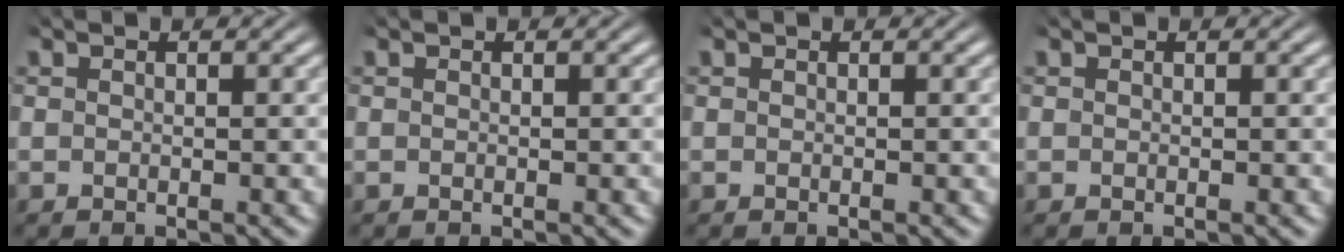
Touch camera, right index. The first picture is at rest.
{"total": 0.0}
{"total": 0.0}
{"total": 0.0}